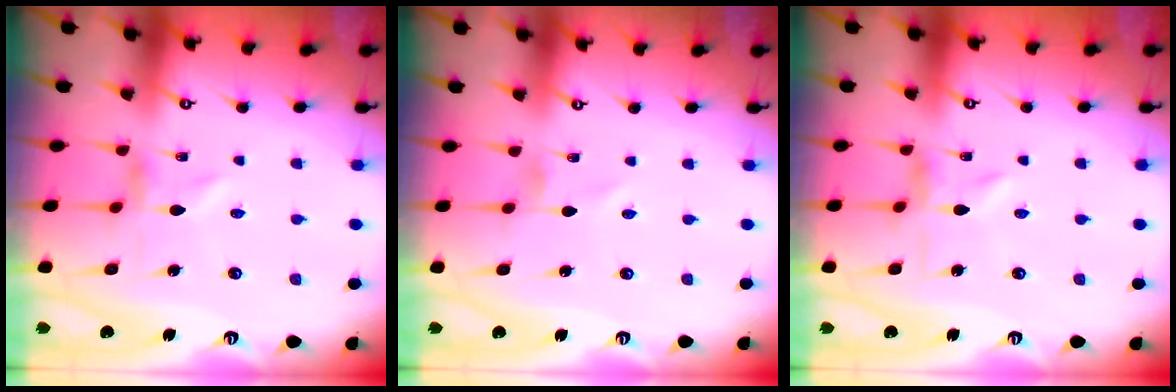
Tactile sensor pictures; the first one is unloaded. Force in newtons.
{"total": 0.0}
{"total": 1.6, "press": 1.6, "slide": 0.2}